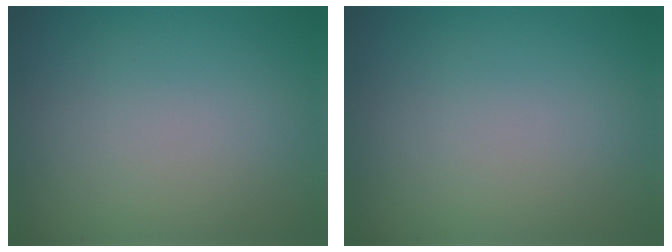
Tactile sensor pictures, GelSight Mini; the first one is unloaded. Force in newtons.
{"total": 0.0}